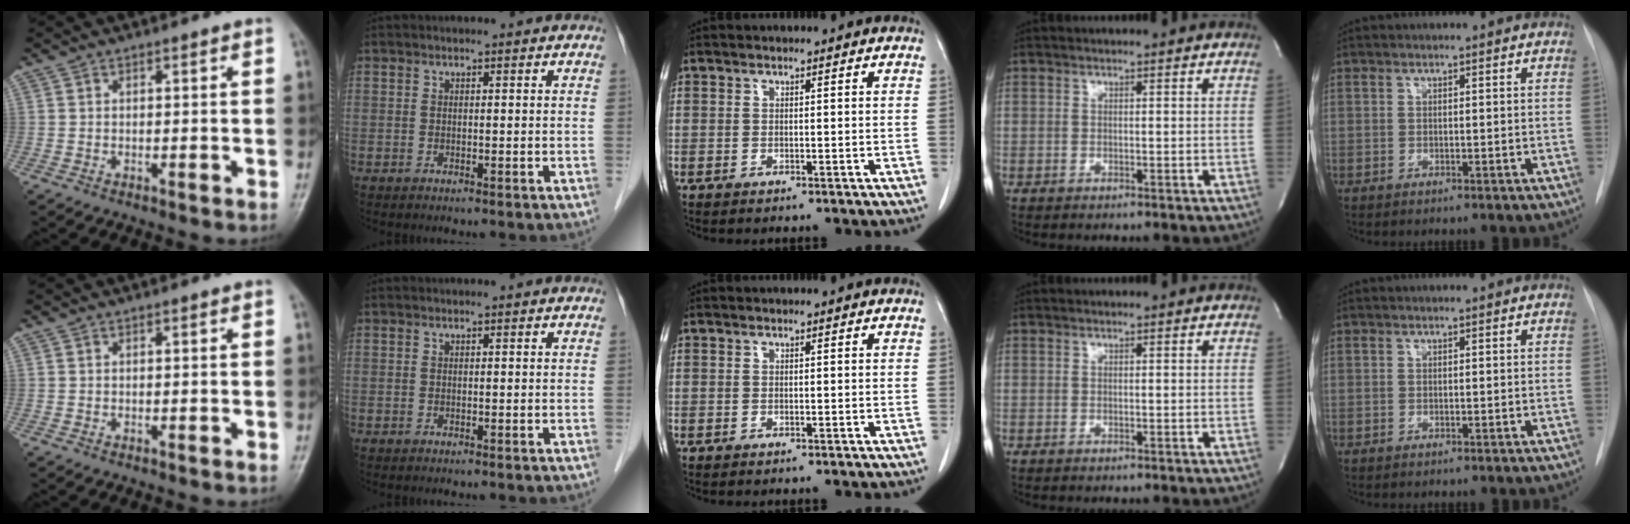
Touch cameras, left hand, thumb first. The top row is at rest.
{}